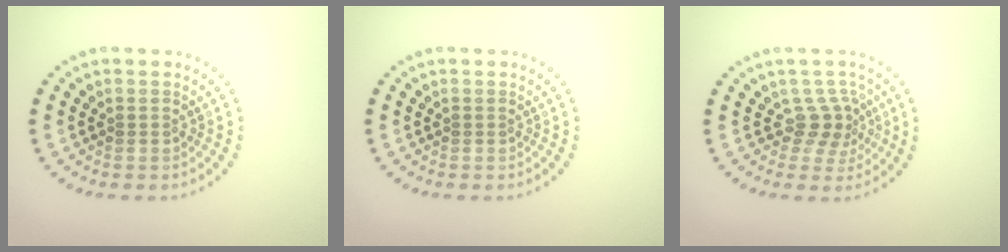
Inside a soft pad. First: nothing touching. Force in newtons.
{"total": 0.0}
{"total": 2.4, "press": 1.7, "slide": 1.7}